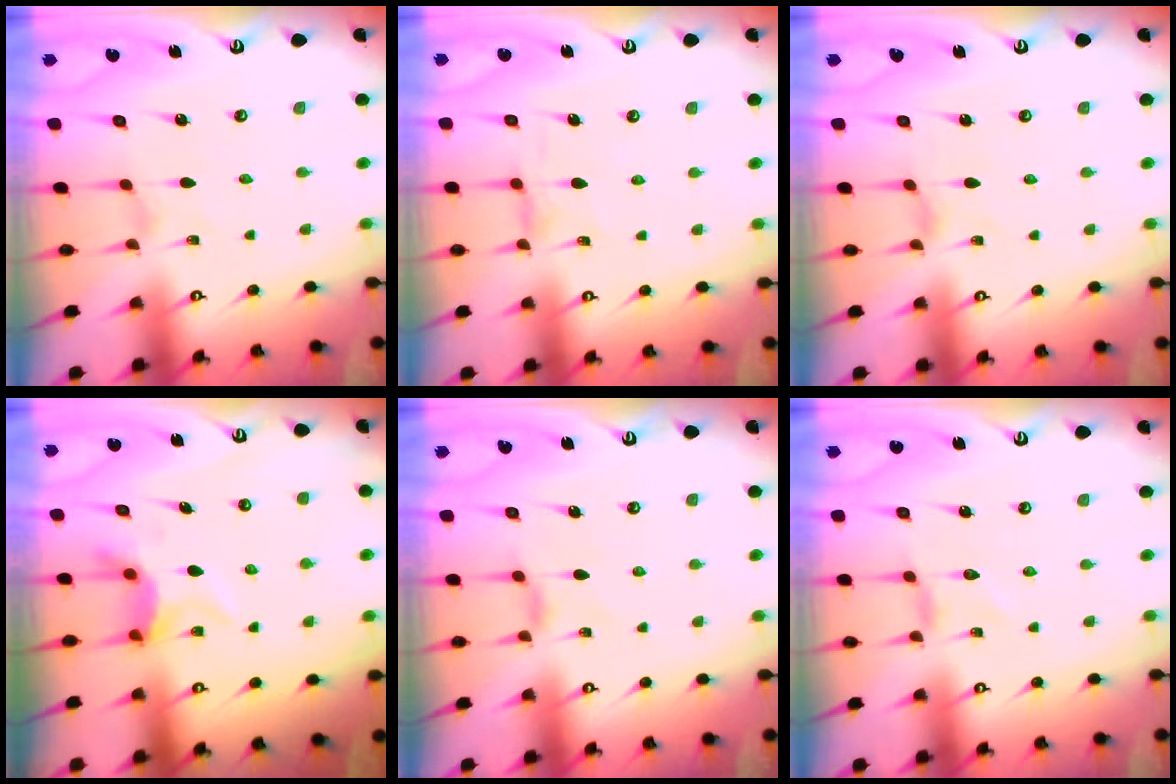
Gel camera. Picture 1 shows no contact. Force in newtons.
{"total": 1.4, "press": 1.4, "slide": 0.2}
{"total": 0.0}
{"total": 5.5, "press": 5.5, "slide": 0.4}
{"total": 1.6, "press": 1.6, "slide": 0.4}
{"total": 0.0}